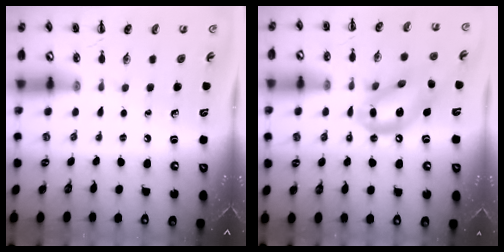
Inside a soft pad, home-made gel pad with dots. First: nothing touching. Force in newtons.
{"total": 13.3, "press": 12.9, "slide": 3.4}